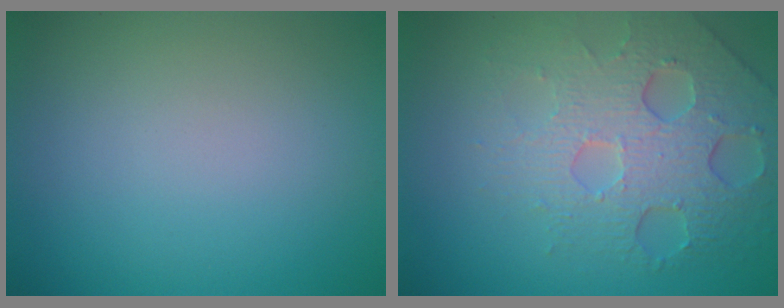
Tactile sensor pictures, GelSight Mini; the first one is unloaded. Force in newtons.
{"total": 6.6, "press": 4.8, "slide": 4.5}